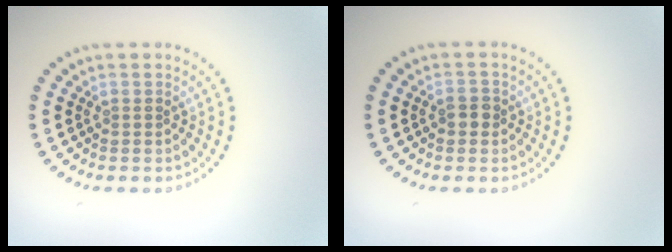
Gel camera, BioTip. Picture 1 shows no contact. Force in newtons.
{"total": 1.4, "press": 1.3, "slide": 0.3}